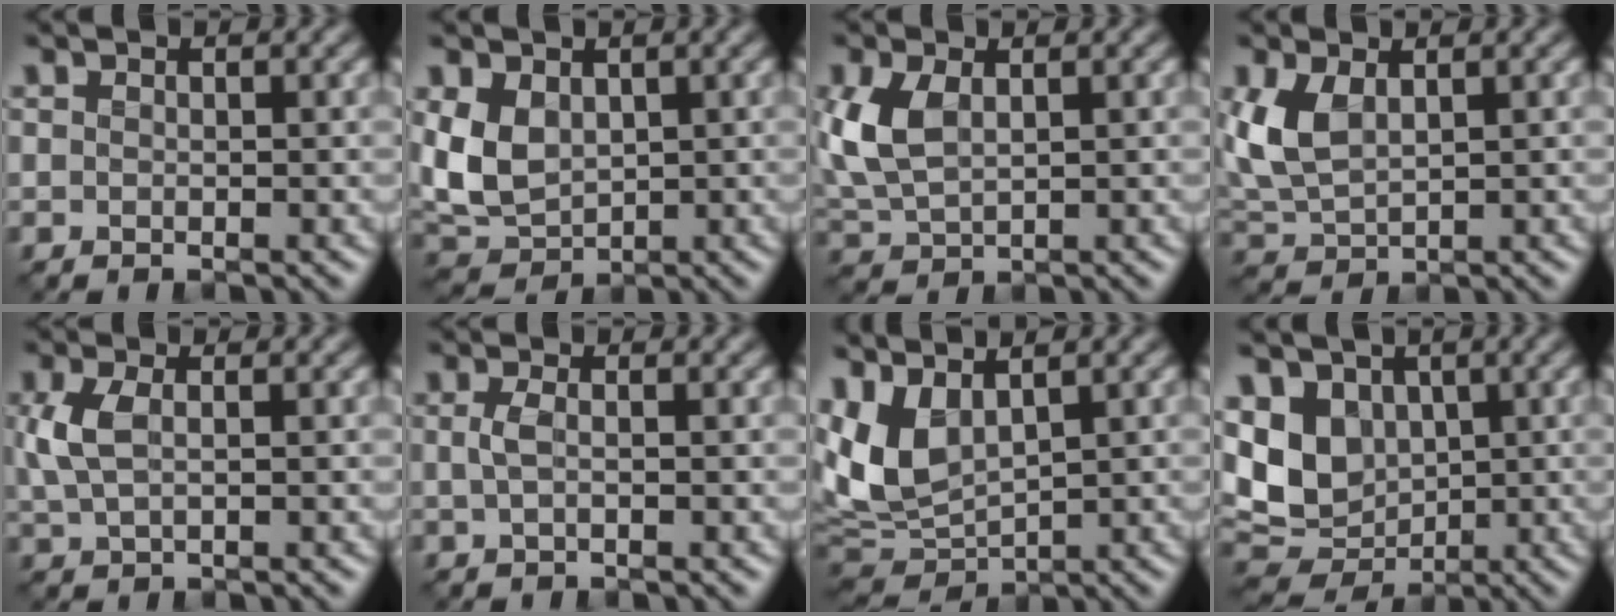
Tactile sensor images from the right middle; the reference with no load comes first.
{"total": 4.5, "force": [0.5, 3.2, 3.2], "torque": [-0.075, -0.004, 0.011]}
{"total": 4.7, "force": [0.8, 2.7, 3.7], "torque": [-0.097, 0.003, 0.021]}
{"total": 4.2, "force": [1.0, 2.4, 3.3], "torque": [-0.087, 0.001, 0.024]}
{"total": 2.9, "force": [0.3, 1.5, 2.5], "torque": [-0.063, 0.000, 0.007]}
{"total": 1.2, "force": [-0.2, 0.4, 1.1], "torque": [-0.030, -0.001, -0.005]}
{"total": 6.6, "force": [1.9, 3.8, 5.0], "torque": [-0.119, -0.004, 0.037]}
{"total": 7.6, "force": [0.7, 6.1, 4.5], "torque": [-0.104, -0.012, 0.011]}